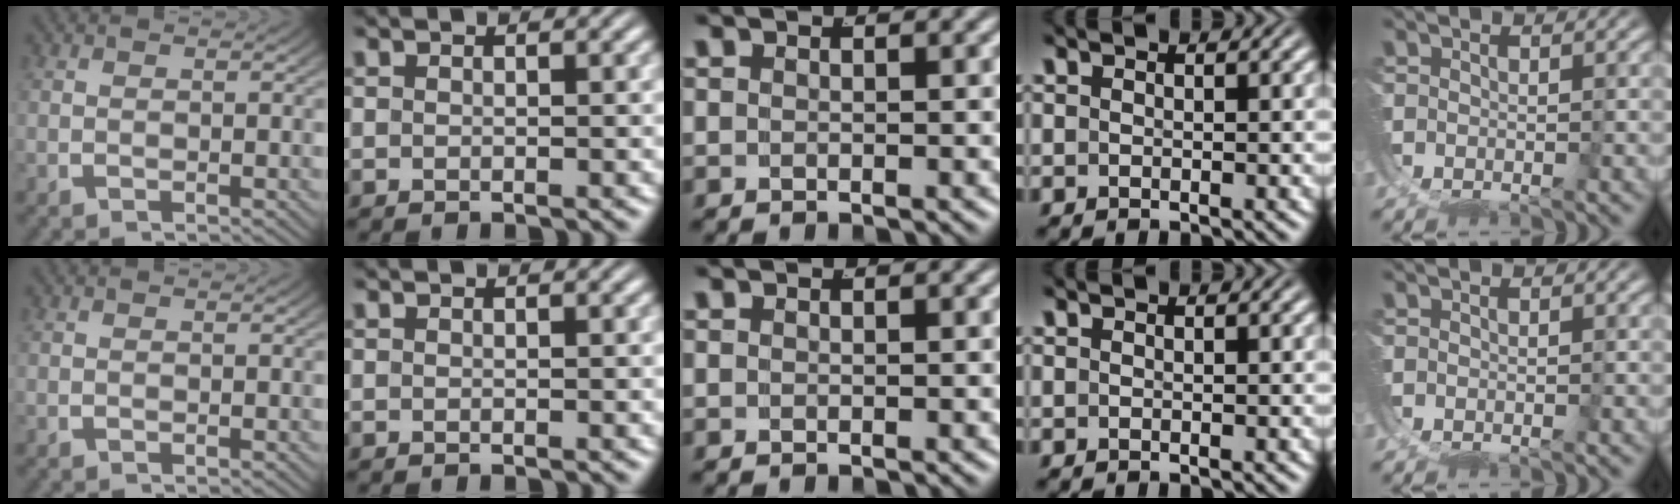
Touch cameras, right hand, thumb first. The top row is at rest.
{"little": {"total": 0.5, "force": [0.0, -0.5, 0.0], "torque": [0.001, 0.001, 0.002]}}